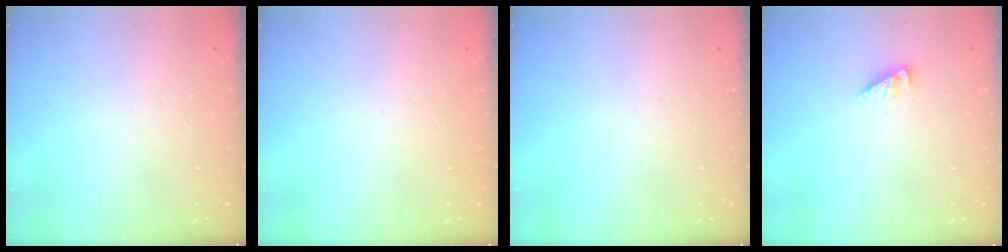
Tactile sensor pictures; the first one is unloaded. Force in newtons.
{"total": 0.0}
{"total": 0.0}
{"total": 2.5, "press": 2.5, "slide": 0.1}